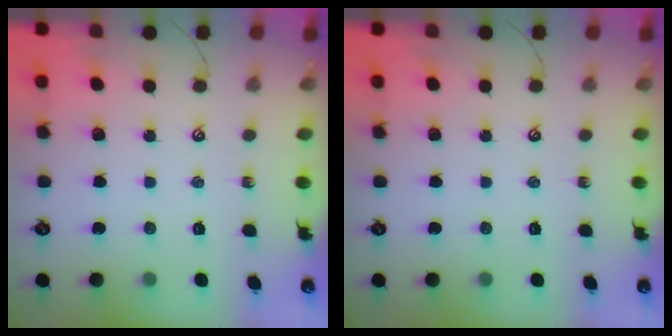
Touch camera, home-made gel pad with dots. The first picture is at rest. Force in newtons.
{"total": 0.0}